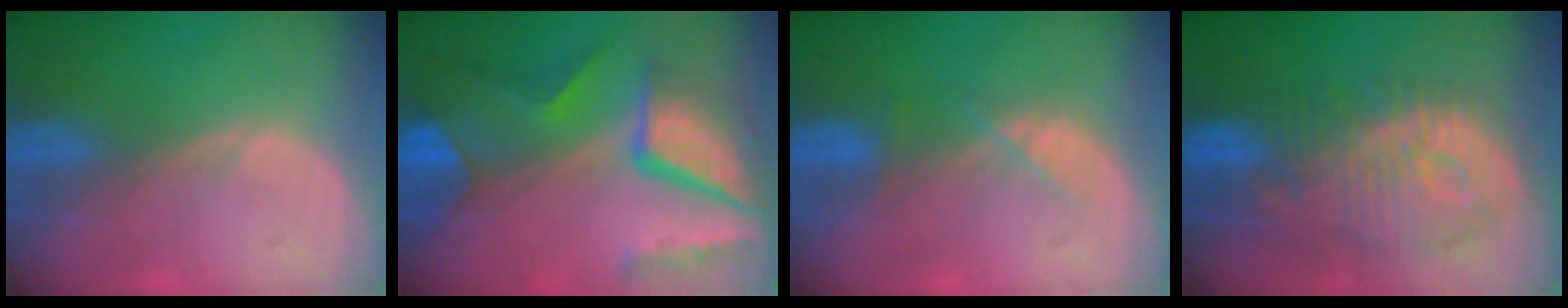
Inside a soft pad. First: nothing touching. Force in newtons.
{"total": 11.2, "press": 9.3, "slide": 6.3}
{"total": 2.4, "press": 2.3, "slide": 0.5}
{"total": 12.1, "press": 11.0, "slide": 5.0}